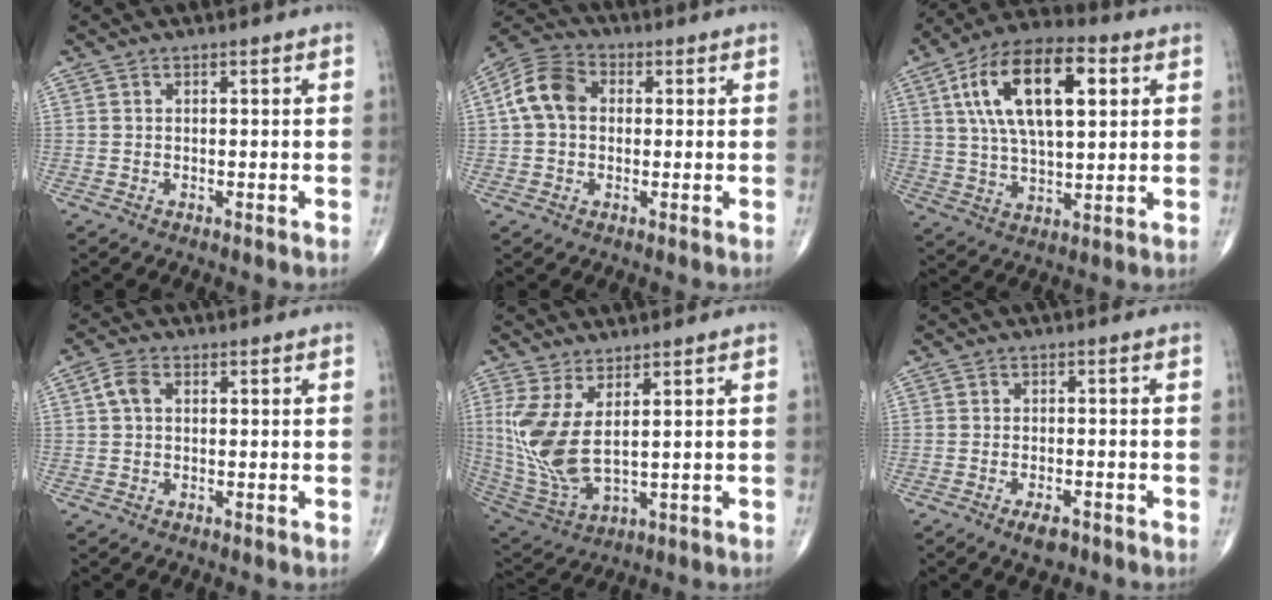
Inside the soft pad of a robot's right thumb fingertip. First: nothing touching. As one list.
[{"total": 8.9, "force": [0.9, 6.6, 5.9], "torque": [-0.109, 0.026, 0.006]}, {"total": 19.0, "force": [5.7, 8.8, 15.9], "torque": [-0.267, 0.006, 0.092]}, {"total": 3.1, "force": [0.6, 2.0, 2.3], "torque": [-0.050, 0.010, 0.008]}, {"total": 11.6, "force": [2.8, 4.4, 10.3], "torque": [-0.243, -0.027, 0.074]}, {"total": 3.3, "force": [-2.1, 1.4, 2.2], "torque": [-0.036, 0.004, -0.033]}]